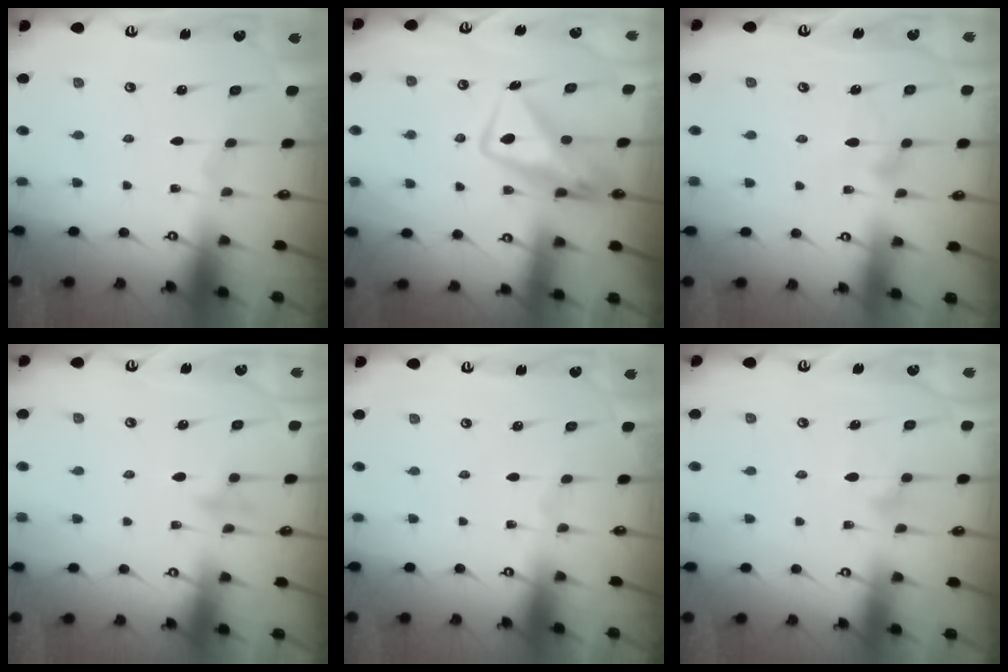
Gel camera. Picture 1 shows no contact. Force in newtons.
{"total": 11.5, "press": 11.5, "slide": 1.0}
{"total": 7.7, "press": 7.7, "slide": 0.3}
{"total": 8.2, "press": 8.1, "slide": 1.5}
{"total": 0.0}
{"total": 10.3, "press": 10.3, "slide": 0.5}